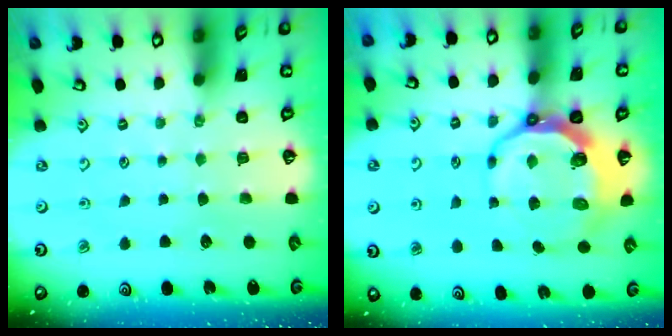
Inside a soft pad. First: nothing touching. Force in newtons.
{"total": 9.6, "press": 8.6, "slide": 4.3}